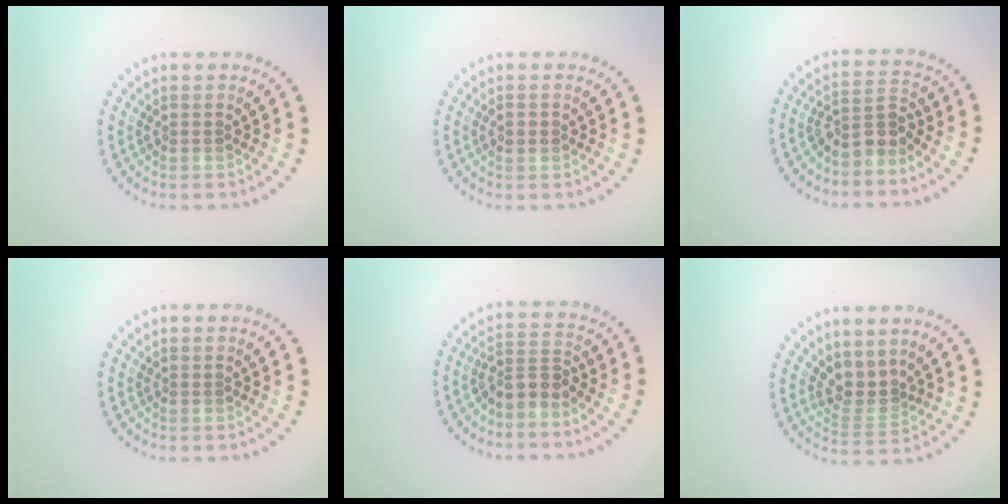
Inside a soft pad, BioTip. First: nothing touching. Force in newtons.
{"total": 1.3, "press": 1.3, "slide": 0.0}
{"total": 2.8, "press": 2.2, "slide": 1.7}
{"total": 0.0}
{"total": 2.6, "press": 1.9, "slide": 1.8}
{"total": 2.8, "press": 2.0, "slide": 1.9}